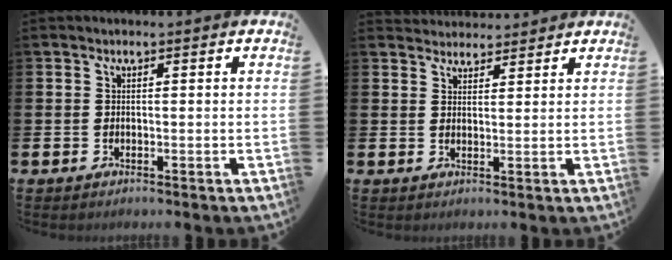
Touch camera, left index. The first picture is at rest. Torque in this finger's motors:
{"motor_torque": [-0.32, -0.66, -0.39, -0.09]}